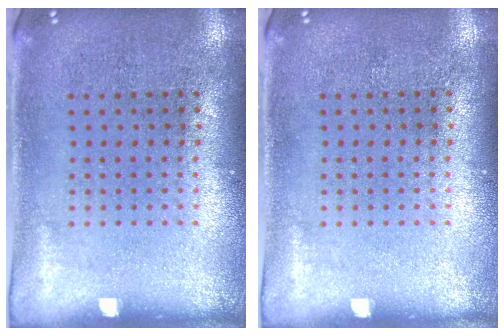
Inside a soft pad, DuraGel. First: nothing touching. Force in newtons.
{"total": 0.0}